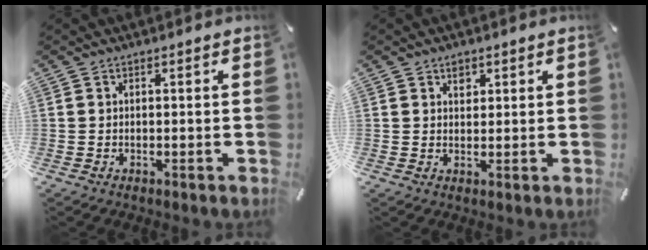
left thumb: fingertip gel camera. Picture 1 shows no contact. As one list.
[{"total": 2.1, "force": [1.1, 1.6, 0.8], "torque": [0.007, -0.008, 0.014]}]